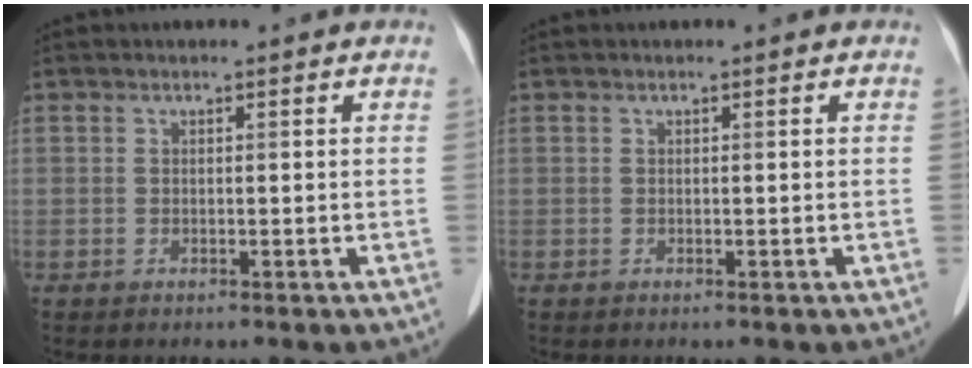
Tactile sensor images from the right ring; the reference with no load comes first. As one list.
[{"total": 0.0}]